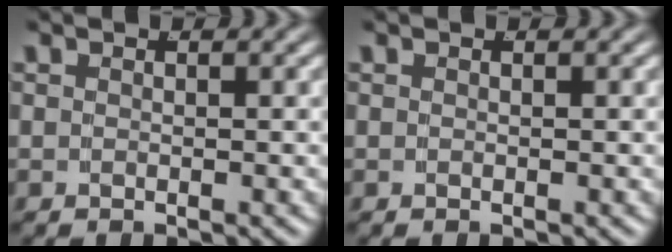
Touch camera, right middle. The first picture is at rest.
{"total": 0.0}